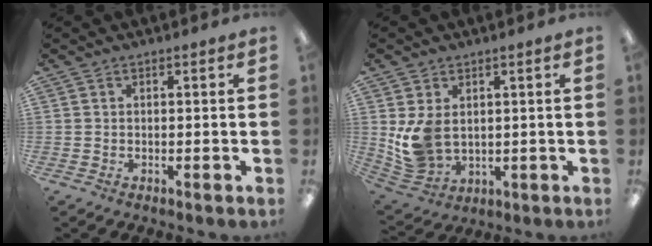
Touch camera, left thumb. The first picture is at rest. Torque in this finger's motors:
{"motor_torque": [1.07, 1.16, 0.23, -0.22, 0.06]}